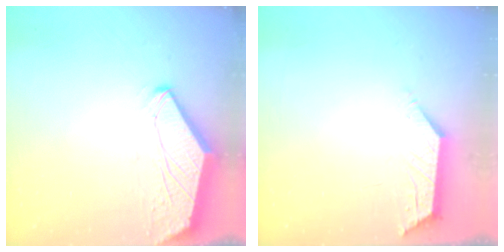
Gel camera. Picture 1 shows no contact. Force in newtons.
{"total": 2.0, "press": 1.9, "slide": 0.4}